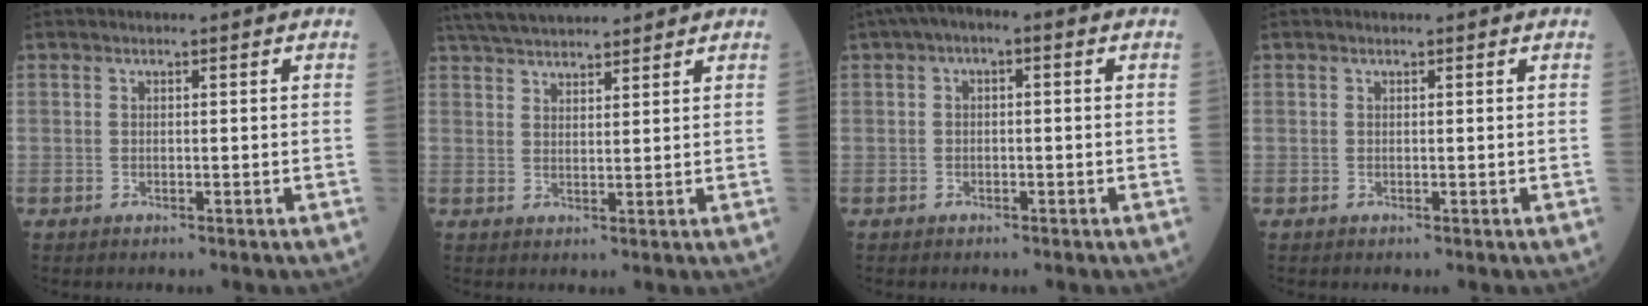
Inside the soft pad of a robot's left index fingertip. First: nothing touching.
{"total": 10.9, "force": [9.8, 2.3, 4.2], "torque": [-0.073, 0.038, 0.160]}
{"total": 3.8, "force": [0.8, 1.6, 3.3], "torque": [-0.055, 0.021, 0.007]}
{"total": 0.0}